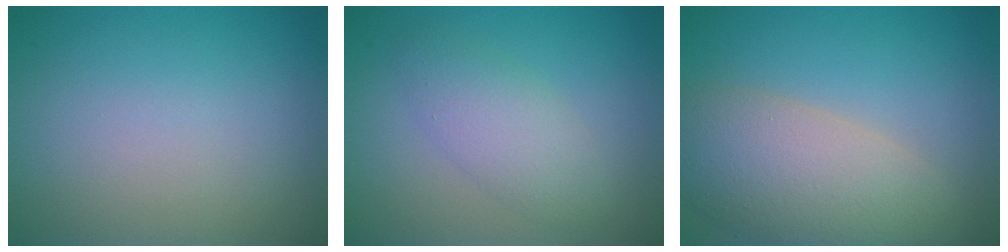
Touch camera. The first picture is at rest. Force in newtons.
{"total": 3.2, "press": 3.2, "slide": 0.1}
{"total": 7.9, "press": 7.9, "slide": 0.7}